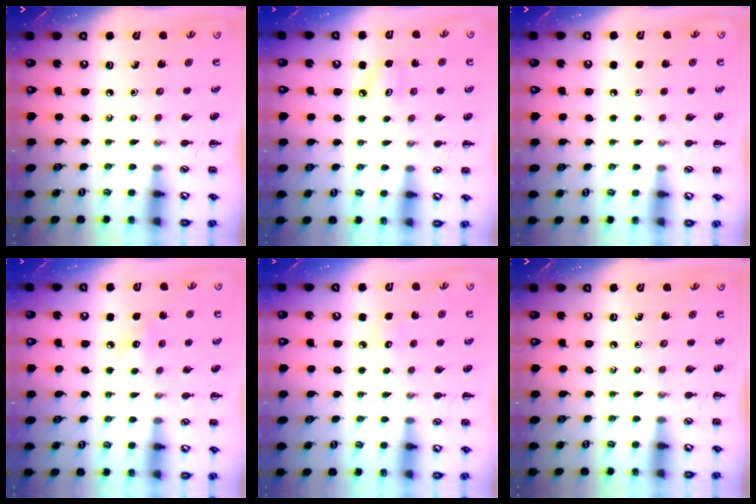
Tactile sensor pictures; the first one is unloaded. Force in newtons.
{"total": 7.1, "press": 7.0, "slide": 1.5}
{"total": 1.6, "press": 1.5, "slide": 0.1}
{"total": 6.4, "press": 6.1, "slide": 1.7}
{"total": 3.9, "press": 3.8, "slide": 1.1}
{"total": 0.0}